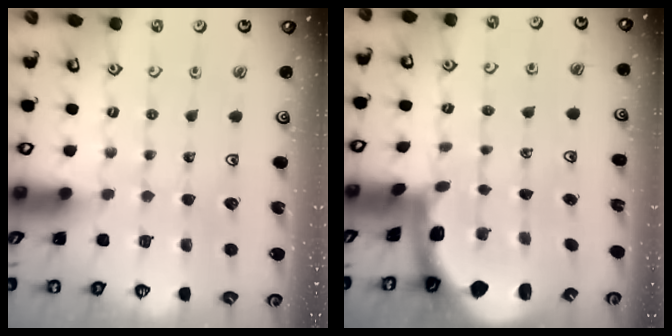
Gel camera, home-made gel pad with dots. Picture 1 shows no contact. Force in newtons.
{"total": 1.7, "press": 1.6, "slide": 0.4}